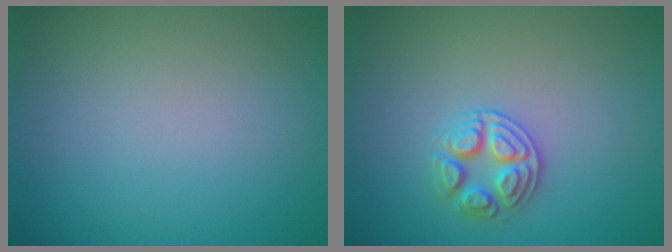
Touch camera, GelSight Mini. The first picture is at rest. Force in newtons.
{"total": 2.7, "press": 2.6, "slide": 0.4}